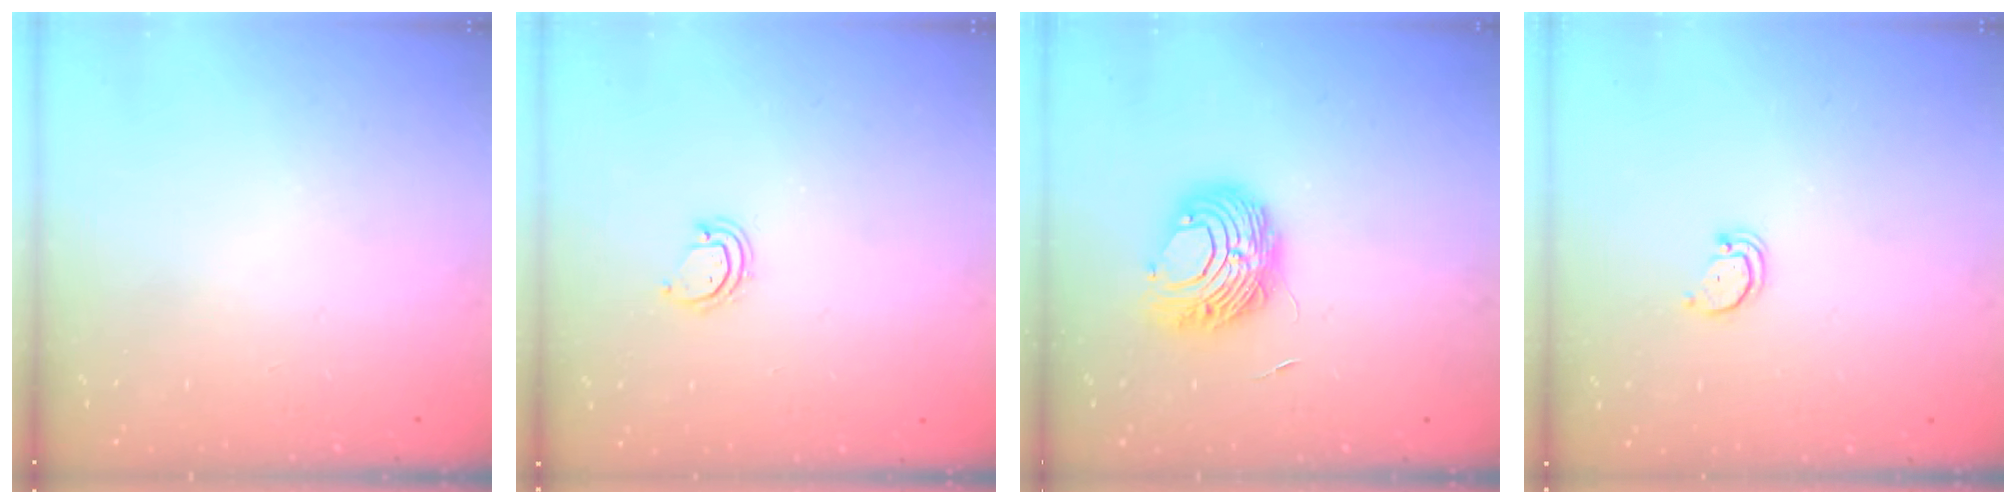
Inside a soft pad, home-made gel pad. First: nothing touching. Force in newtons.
{"total": 3.6, "press": 3.6, "slide": 0.2}
{"total": 9.2, "press": 9.2, "slide": 0.5}
{"total": 2.0, "press": 2.0, "slide": 0.2}